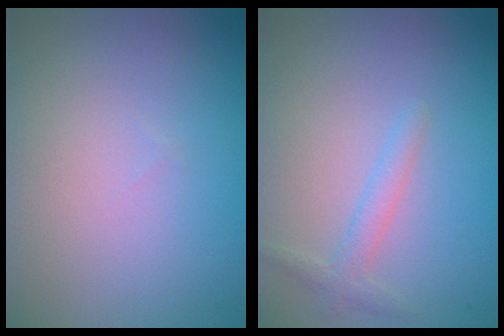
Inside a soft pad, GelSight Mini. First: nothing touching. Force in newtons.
{"total": 1.5, "press": 1.5, "slide": 0.1}